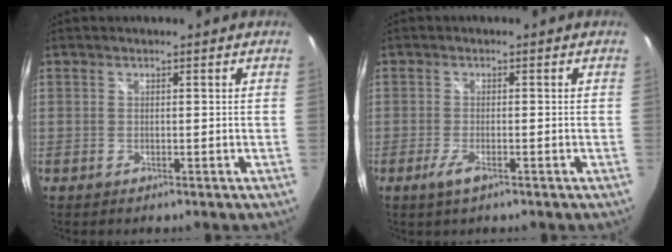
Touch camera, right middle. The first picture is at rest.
{"total": 2.8, "force": [-1.7, 0.7, 2.1], "torque": [-0.048, -0.008, -0.033]}